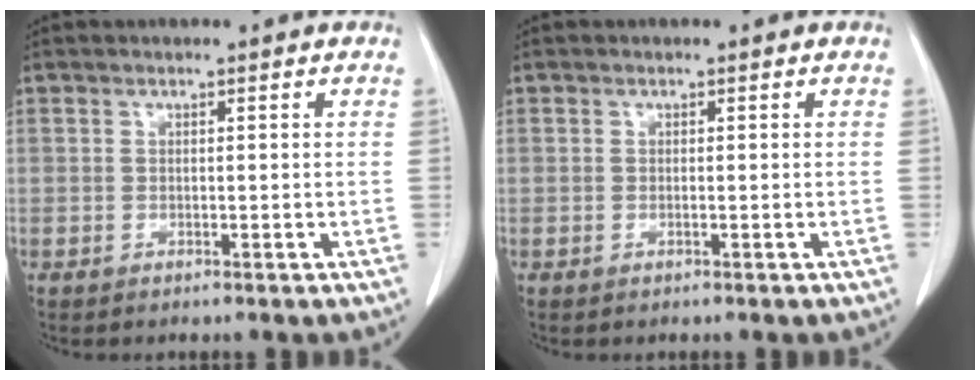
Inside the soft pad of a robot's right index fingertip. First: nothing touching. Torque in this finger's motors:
{"motor_torque": [0.09, 0.02, 0.05, 0.00]}